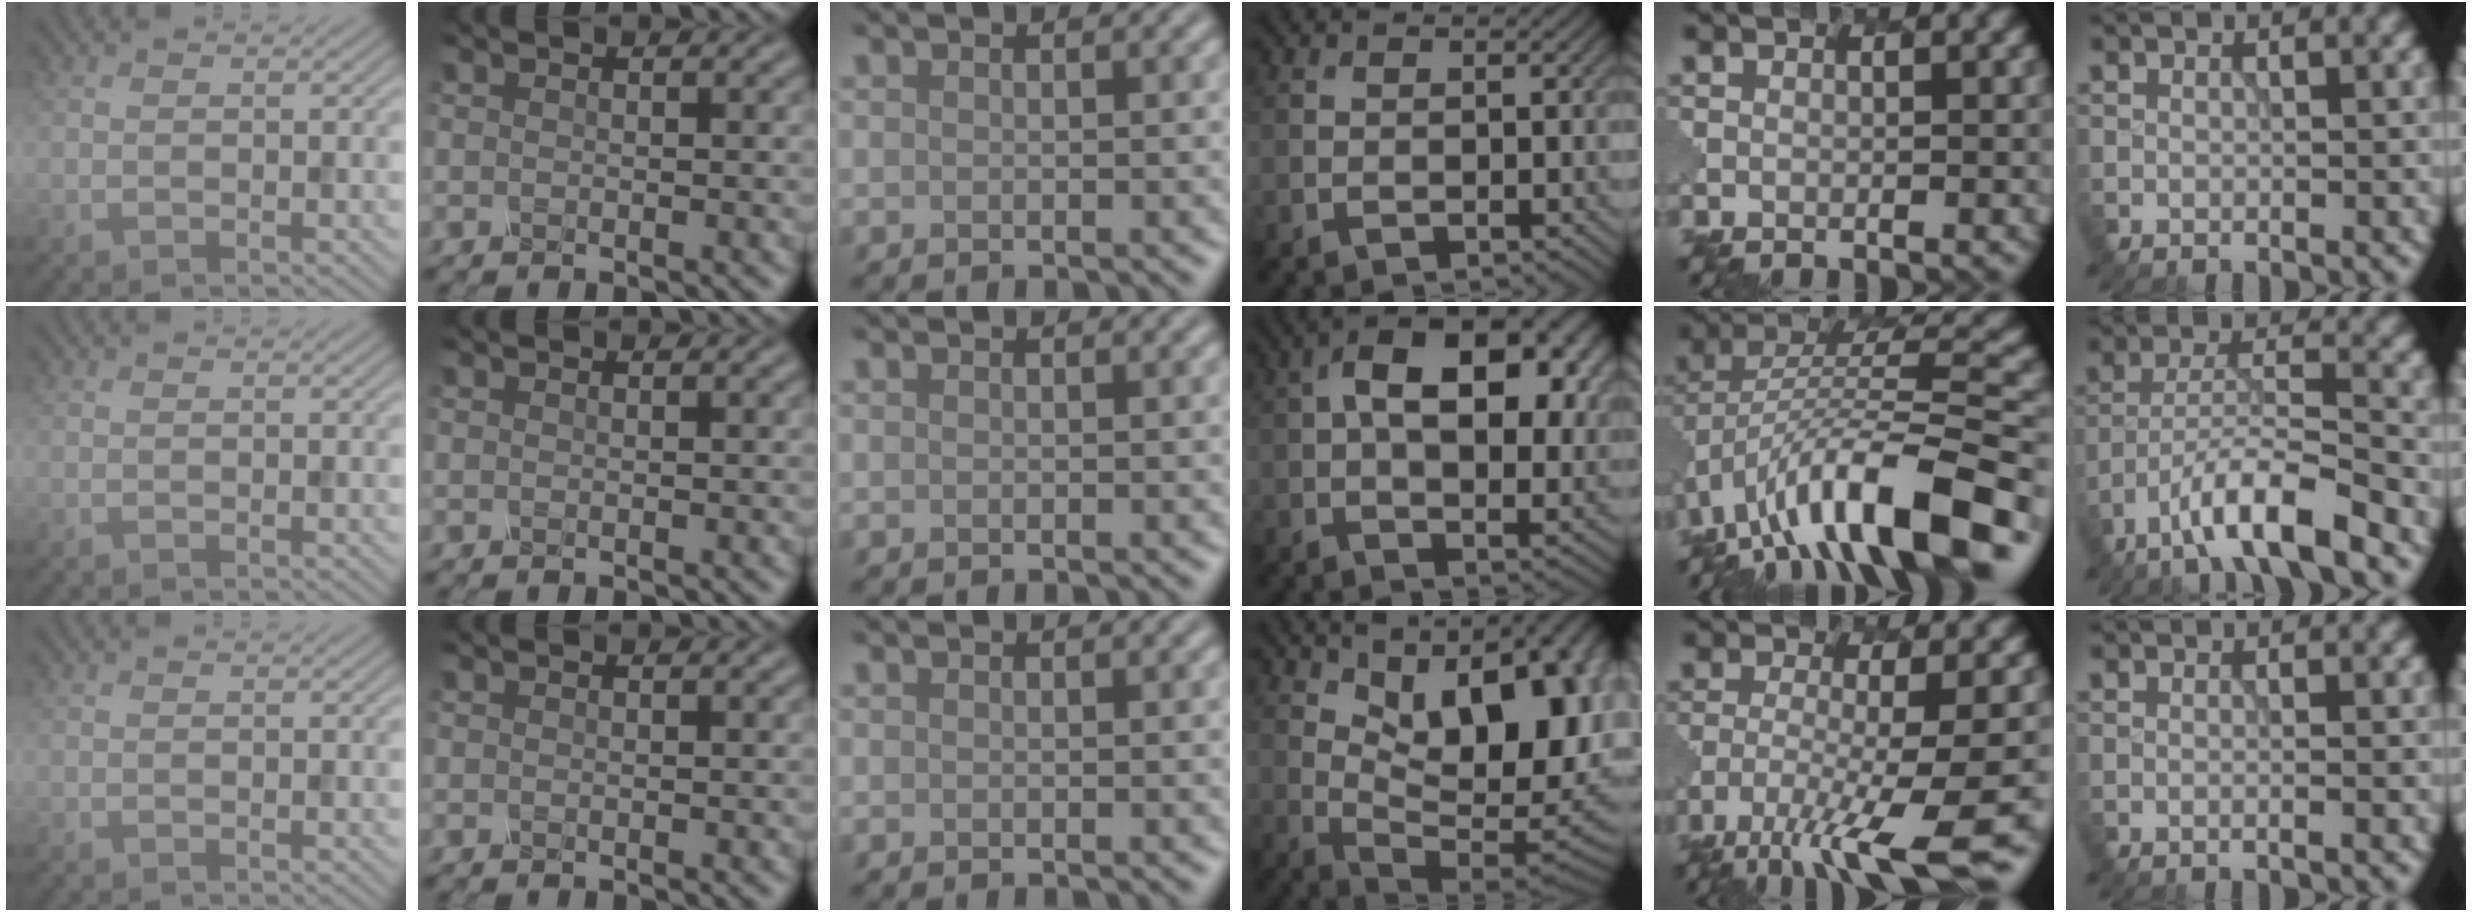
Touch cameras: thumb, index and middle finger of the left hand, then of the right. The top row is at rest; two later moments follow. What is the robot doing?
{"motion": "shake", "object": "salt shaker"}